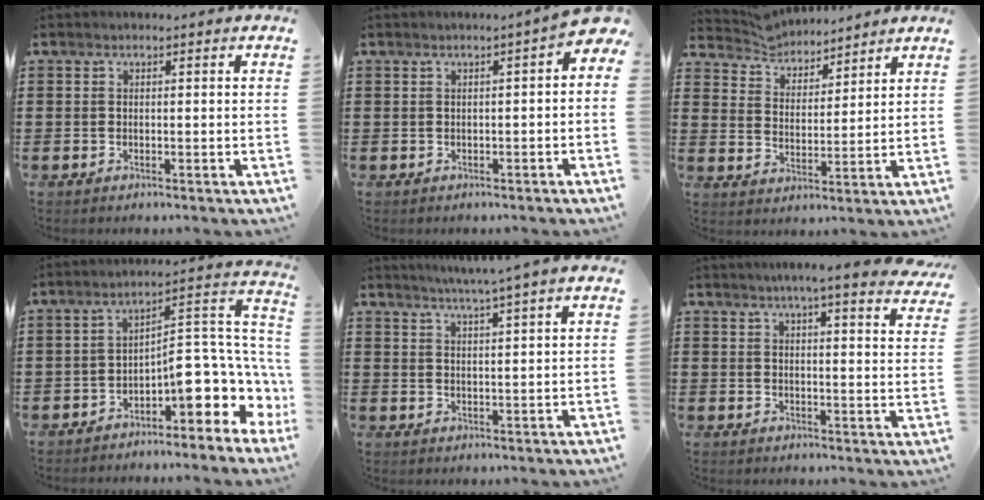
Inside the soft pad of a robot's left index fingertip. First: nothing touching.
{"total": 1.6, "force": [0.0, 0.4, 1.5], "torque": [-0.032, -0.002, -0.002]}
{"total": 5.0, "force": [4.9, 0.8, -0.1], "torque": [-0.024, -0.021, 0.087]}
{"total": 7.9, "force": [-1.6, 2.7, 7.3], "torque": [-0.111, -0.040, -0.038]}
{"total": 3.8, "force": [3.4, -1.1, 1.4], "torque": [-0.036, -0.018, 0.056]}
{"total": 5.0, "force": [4.4, -0.4, 2.3], "torque": [-0.061, -0.015, 0.075]}